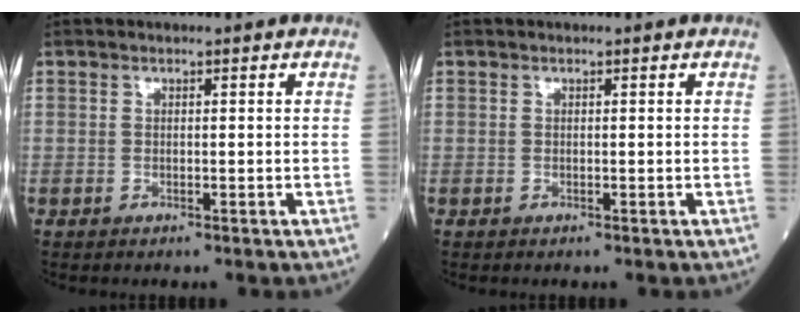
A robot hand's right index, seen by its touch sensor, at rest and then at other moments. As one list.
[{"total": 0.0}]